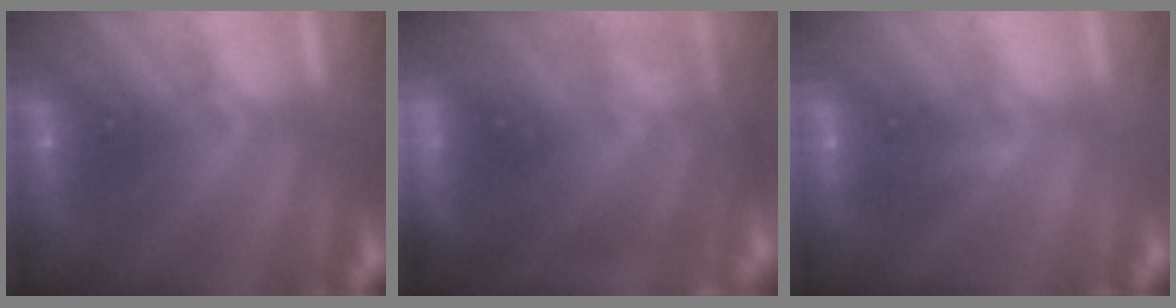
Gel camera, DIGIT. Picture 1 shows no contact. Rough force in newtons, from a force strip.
{"total": 8.6}
{"total": 3.1}